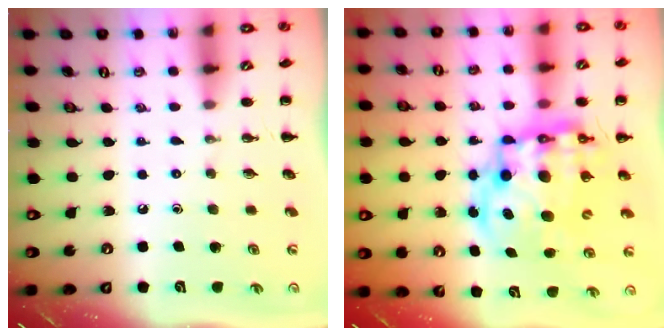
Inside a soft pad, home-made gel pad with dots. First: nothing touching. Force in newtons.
{"total": 15.2, "press": 14.7, "slide": 3.9}